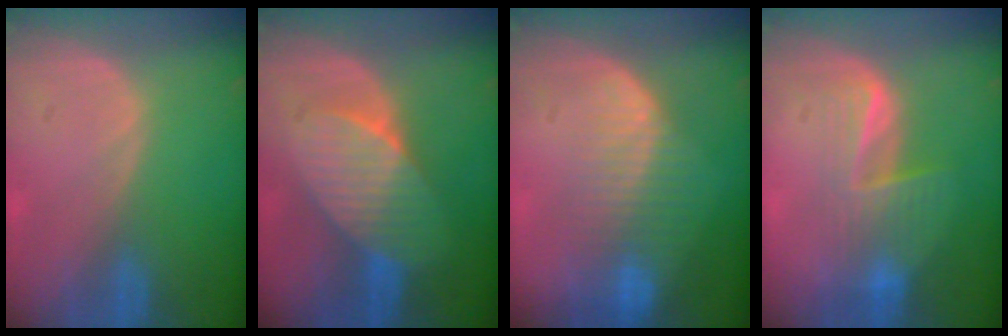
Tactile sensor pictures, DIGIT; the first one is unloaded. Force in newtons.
{"total": 7.2, "press": 7.0, "slide": 1.8}
{"total": 8.4, "press": 7.1, "slide": 4.4}
{"total": 6.5, "press": 6.2, "slide": 1.9}